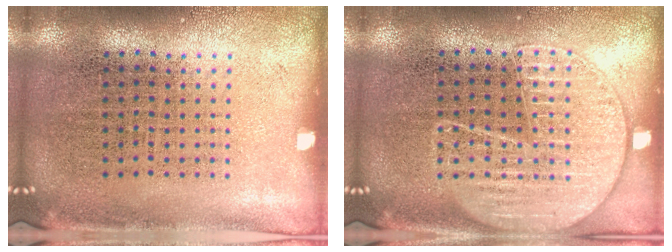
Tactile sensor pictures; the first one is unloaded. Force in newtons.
{"total": 1.7, "press": 1.6, "slide": 0.2}